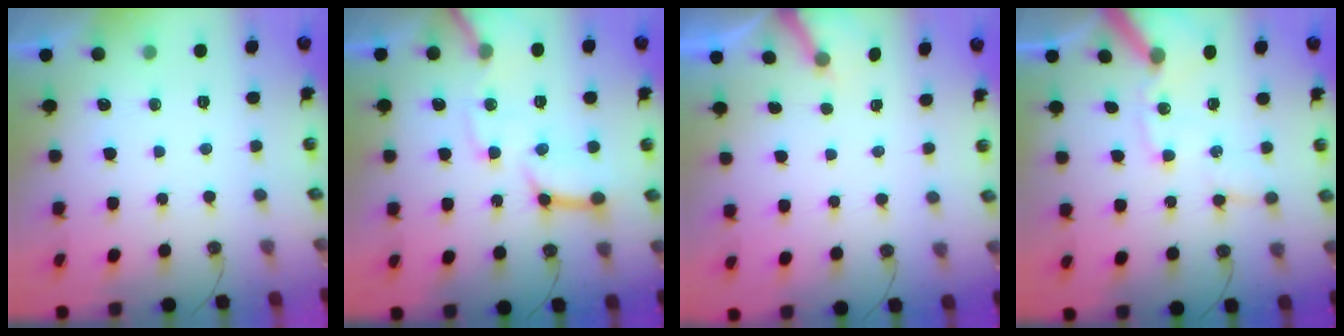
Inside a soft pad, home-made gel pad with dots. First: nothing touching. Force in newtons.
{"total": 15.2, "press": 15.1, "slide": 1.8}
{"total": 3.6, "press": 3.6, "slide": 0.3}
{"total": 12.4, "press": 12.3, "slide": 1.8}